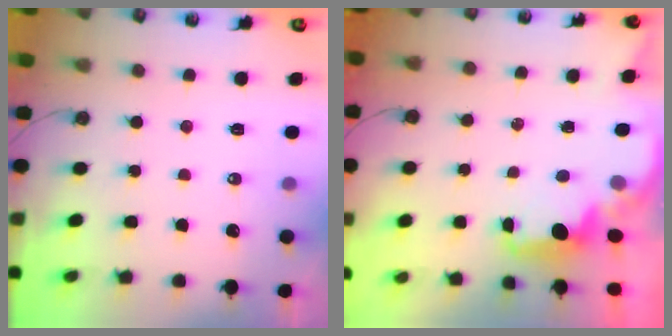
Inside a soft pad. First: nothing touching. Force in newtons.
{"total": 2.2, "press": 2.1, "slide": 0.8}